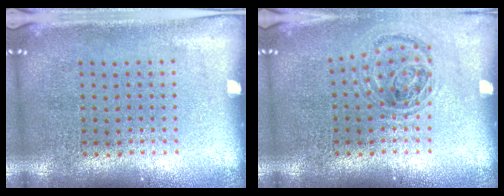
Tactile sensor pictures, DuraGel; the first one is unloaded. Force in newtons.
{"total": 1.0, "press": 1.0, "slide": 0.1}